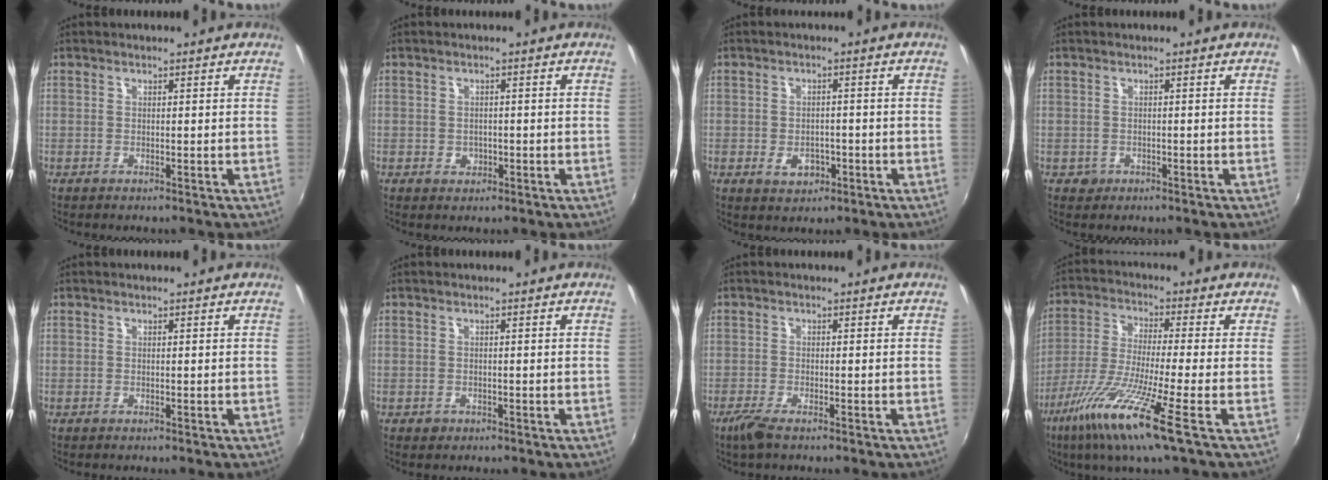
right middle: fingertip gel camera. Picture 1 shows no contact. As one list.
[{"total": 2.1, "force": [-0.6, 1.8, 0.7], "torque": [-0.012, -0.002, -0.008]}, {"total": 4.2, "force": [-1.7, 3.1, 2.4], "torque": [-0.046, -0.003, -0.021]}, {"total": 1.5, "force": [-0.6, 1.3, 0.3], "torque": [-0.007, -0.002, -0.006]}, {"total": 0.0}, {"total": 1.0, "force": [-0.5, 0.9, 0.2], "torque": [-0.005, -0.002, -0.005]}, {"total": 3.2, "force": [-2.2, 0.5, 2.2], "torque": [-0.057, -0.009, -0.045]}, {"total": 13.6, "force": [-6.8, 0.1, 11.8], "torque": [-0.259, -0.028, -0.135]}]